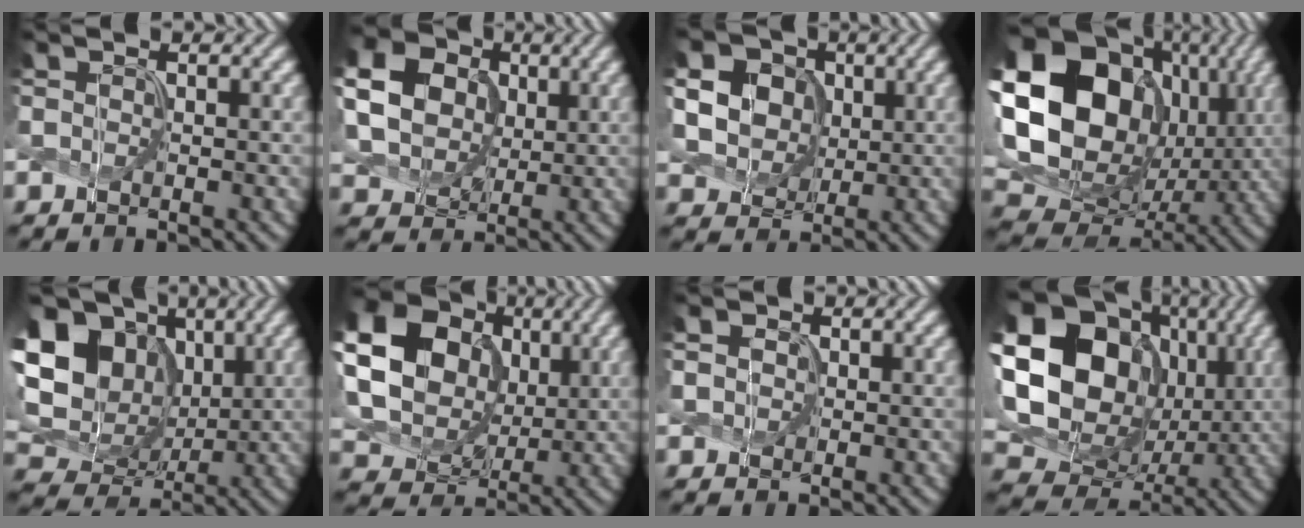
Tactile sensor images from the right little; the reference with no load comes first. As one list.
[{"total": 12.2, "force": [3.4, 10.2, 5.7], "torque": [-0.178, 0.023, 0.077]}, {"total": 11.1, "force": [4.0, 9.0, 5.3], "torque": [-0.141, 0.029, 0.077]}, {"total": 20.1, "force": [4.3, 16.3, 11.0], "torque": [-0.246, 0.006, 0.095]}, {"total": 15.6, "force": [4.4, 12.0, 9.0], "torque": [-0.214, 0.034, 0.082]}, {"total": 23.8, "force": [7.1, 20.3, 10.2], "torque": [-0.270, 0.026, 0.107]}, {"total": 2.0, "force": [1.0, 1.6, 0.9], "torque": [-0.022, 0.014, 0.003]}, {"total": 18.3, "force": [3.6, 14.7, 10.2], "torque": [-0.214, 0.012, 0.077]}]